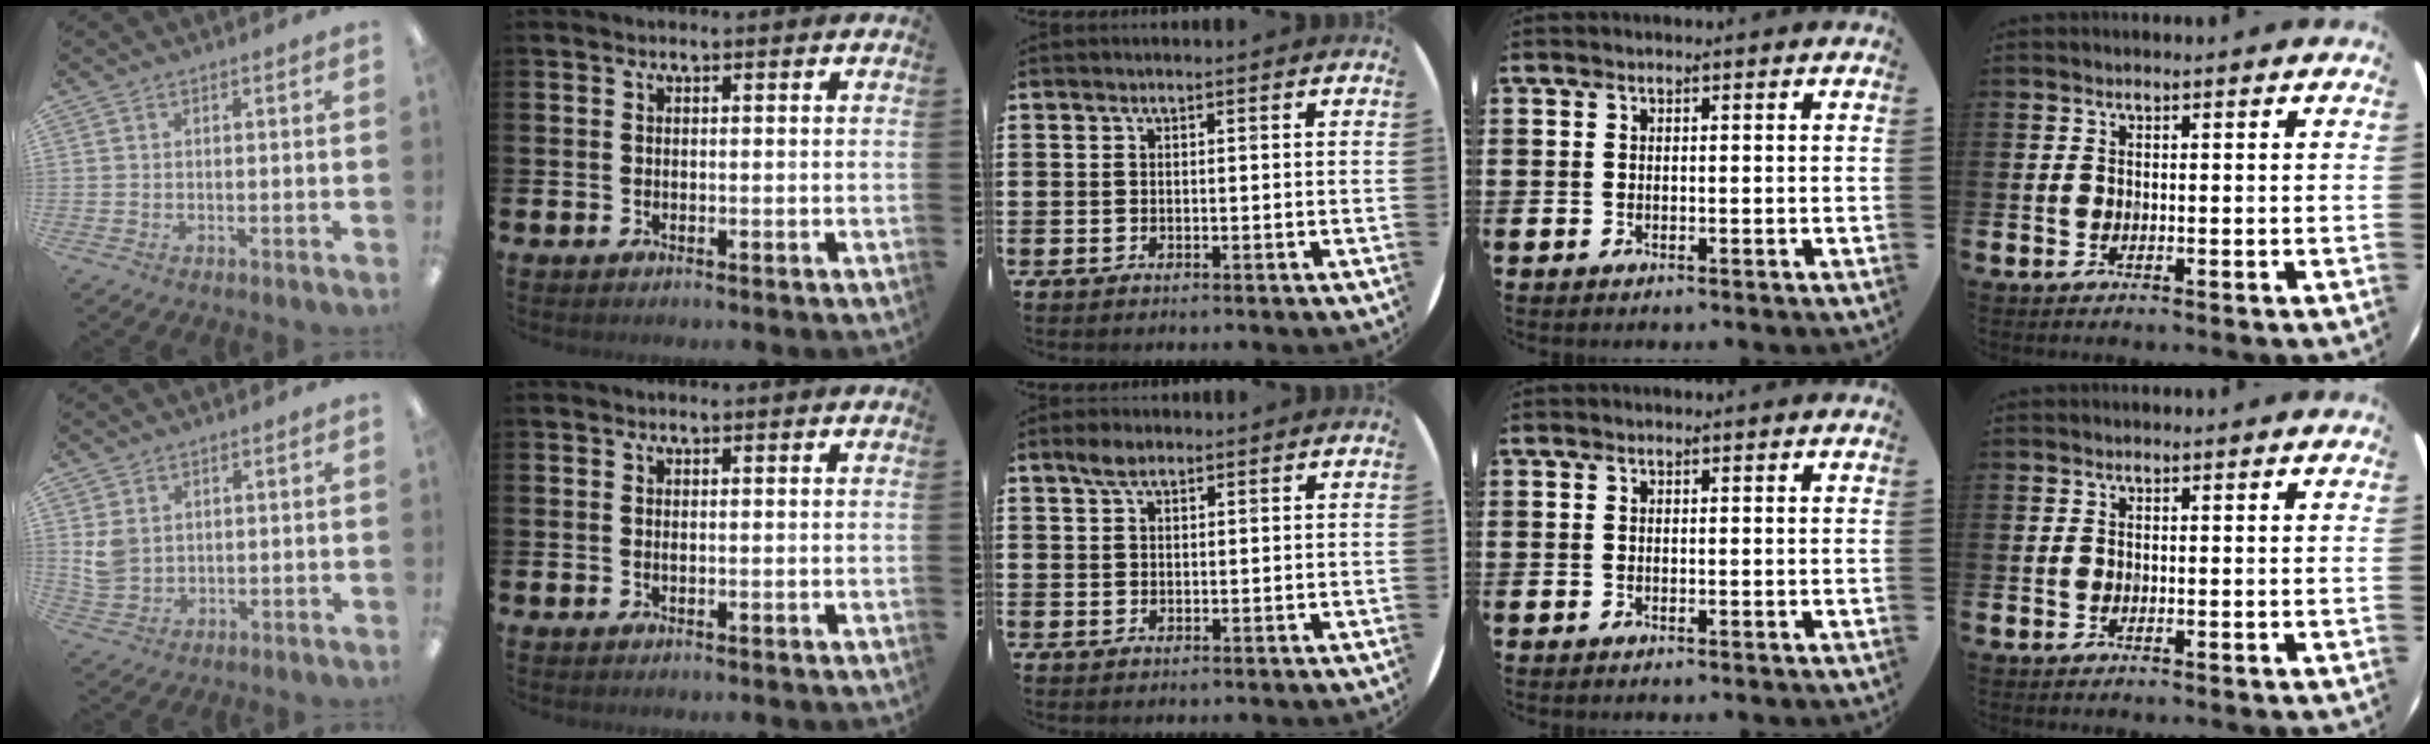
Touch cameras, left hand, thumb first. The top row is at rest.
{"thumb": {"total": 5.0, "force": [2.1, 3.9, 2.3], "torque": [-0.042, 0.001, 0.043]}, "middle": {"total": 2.7, "force": [2.0, 1.2, 1.5], "torque": [-0.024, 0.005, 0.034]}}